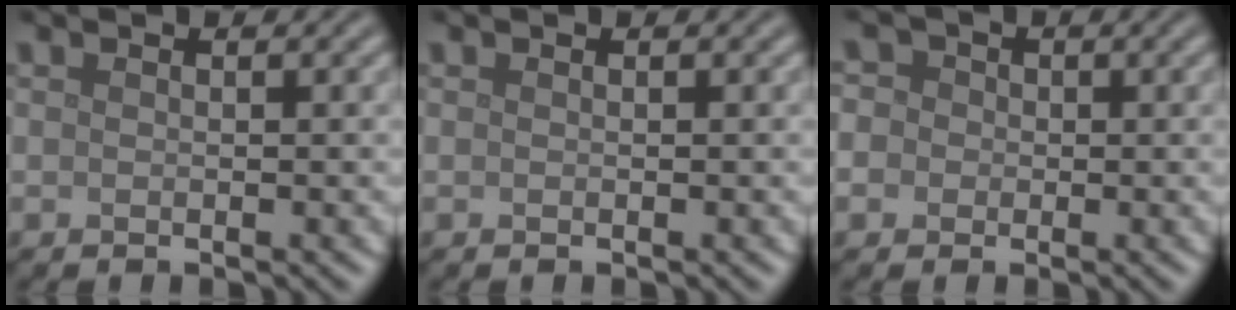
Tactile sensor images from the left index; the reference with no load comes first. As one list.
[{"total": 0.0}, {"total": 4.9, "force": [0.6, 4.5, 1.8], "torque": [-0.025, 0.040, -0.026]}]